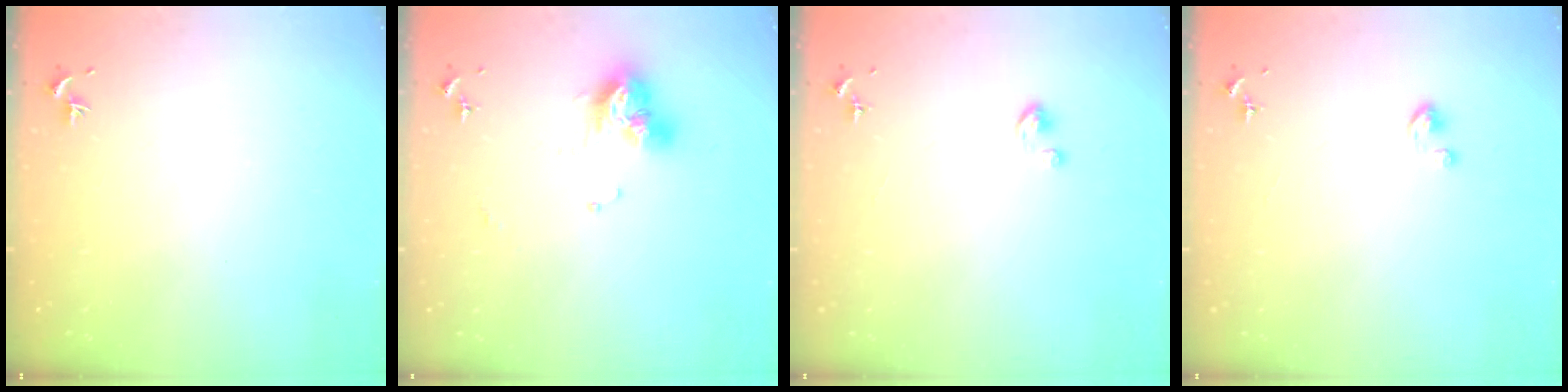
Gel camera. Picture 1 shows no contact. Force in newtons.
{"total": 10.7, "press": 10.6, "slide": 1.1}
{"total": 1.9, "press": 1.9, "slide": 0.2}
{"total": 1.9, "press": 1.9, "slide": 0.2}